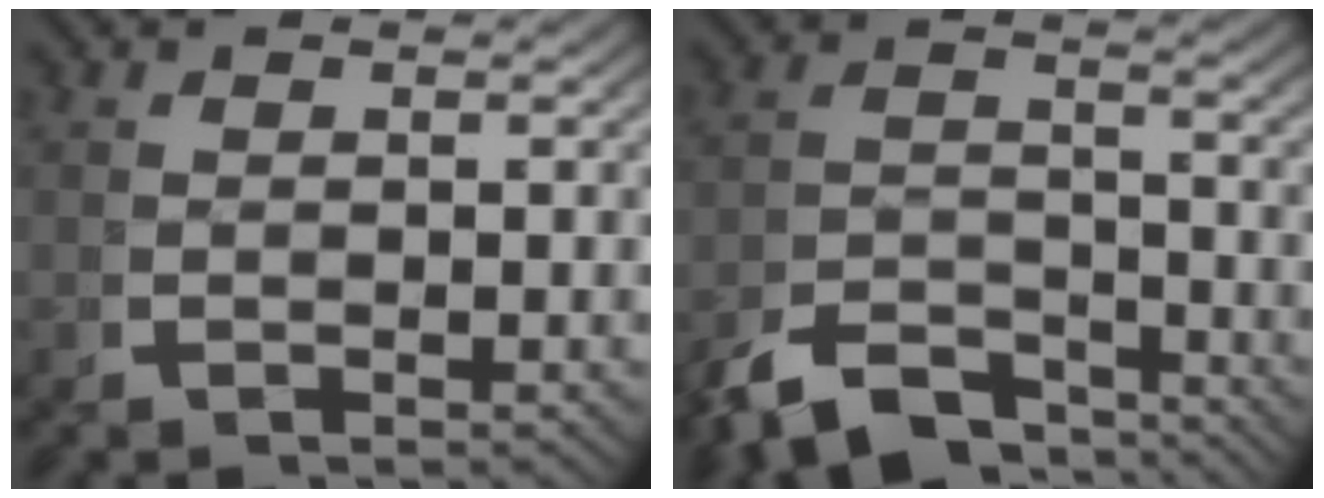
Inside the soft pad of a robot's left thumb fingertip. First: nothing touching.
{"total": 6.7, "force": [-5.3, 2.8, 2.9], "torque": [-0.048, -0.022, -0.092]}